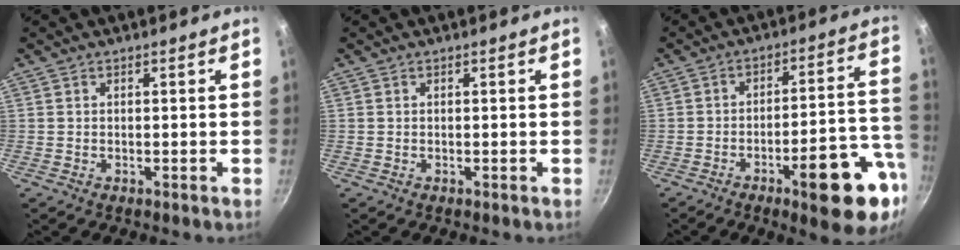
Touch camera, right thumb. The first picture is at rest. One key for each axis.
{"total": 0.0}
{"total": 17.0, "fx": -7.4, "fy": 4.3, "fz": 14.7, "tx": -0.159, "ty": 0.041, "tz": -0.100}